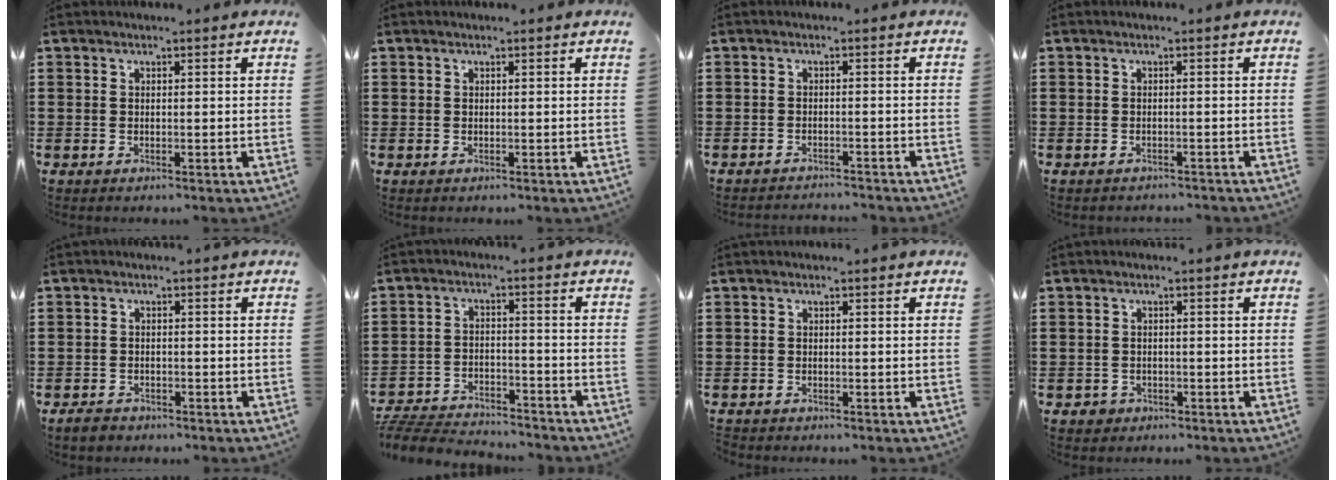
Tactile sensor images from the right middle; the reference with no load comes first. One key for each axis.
{"total": 0.0}
{"total": 1.9, "fx": -1.9, "fy": 0.1, "fz": -0.1, "tx": -0.004, "ty": 0.003, "tz": -0.041}
{"total": 0.9, "fx": -0.9, "fy": 0.2, "fz": 0.0, "tx": -0.003, "ty": 0.002, "tz": -0.021}
{"total": 1.8, "fx": -1.5, "fy": 0.9, "fz": 0.2, "tx": -0.008, "ty": 0.005, "tz": -0.034}
{"total": 5.7, "fx": -5.6, "fy": 0.8, "fz": 0.7, "tx": -0.020, "ty": 0.009, "tz": -0.116}
{"total": 0.8, "fx": -0.8, "fy": 0.2, "fz": -0.1, "tx": 0.000, "ty": 0.003, "tz": -0.018}
{"total": 1.4, "fx": -1.0, "fy": 0.9, "fz": 0.0, "tx": -0.004, "ty": 0.002, "tz": -0.024}